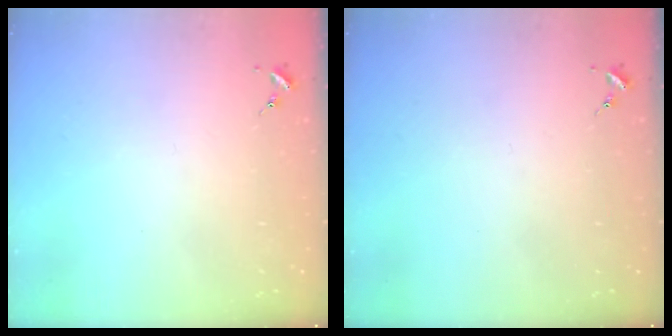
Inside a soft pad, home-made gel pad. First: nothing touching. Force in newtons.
{"total": 0.0}